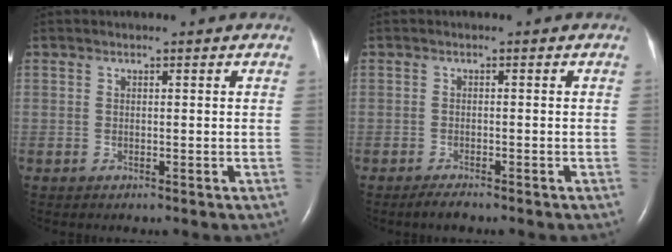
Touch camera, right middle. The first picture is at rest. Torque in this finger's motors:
{"motor_torque": [0.24, -0.15, -0.06, 0.01]}